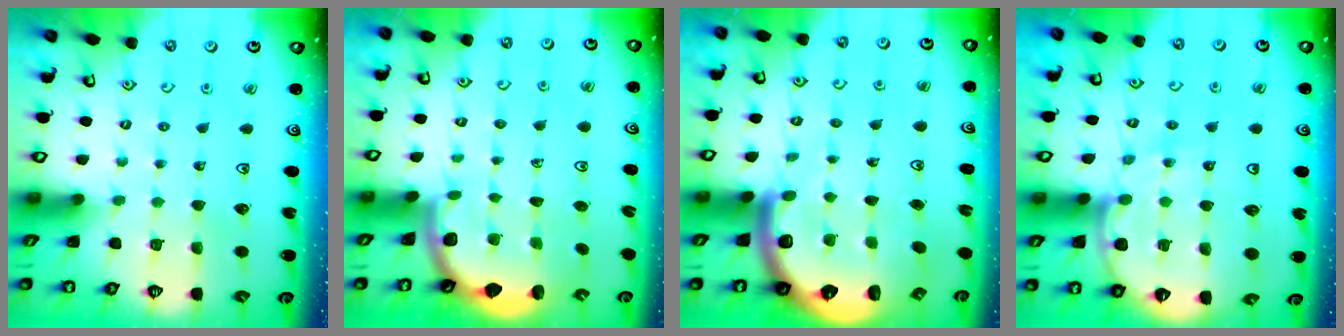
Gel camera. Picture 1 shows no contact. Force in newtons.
{"total": 1.7, "press": 1.7, "slide": 0.1}
{"total": 7.9, "press": 7.6, "slide": 2.1}
{"total": 10.6, "press": 10.5, "slide": 1.4}